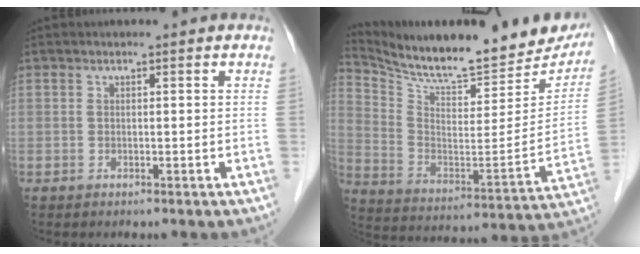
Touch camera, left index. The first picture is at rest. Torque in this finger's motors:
{"motor_torque": [-0.13, -0.22, 0.08, 0.03]}